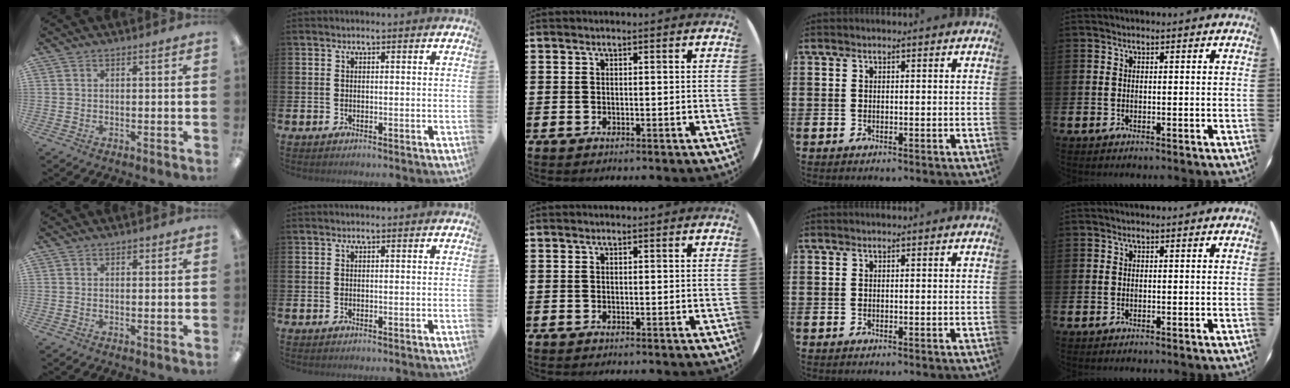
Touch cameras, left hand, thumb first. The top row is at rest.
{"thumb": {"total": 0.7, "force": [0.4, 0.5, 0.2], "torque": [0.004, 0.002, 0.004]}}